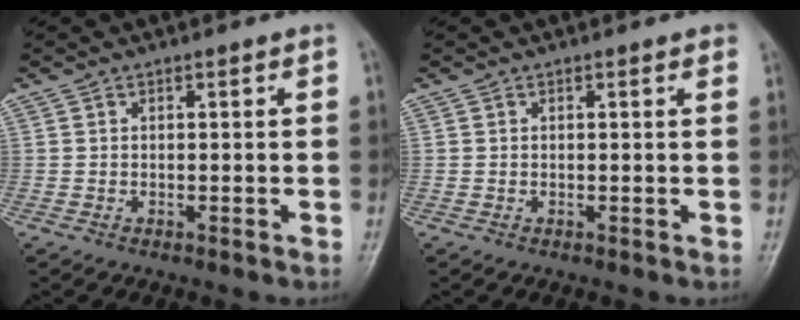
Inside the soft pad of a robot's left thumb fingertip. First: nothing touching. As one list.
[{"total": 1.2, "force": [0.8, 0.2, 0.8], "torque": [-0.008, 0.002, 0.007]}]